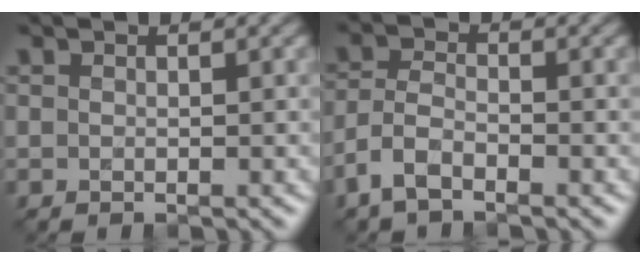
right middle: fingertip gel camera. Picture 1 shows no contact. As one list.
[{"total": 3.1, "force": [-2.0, 1.2, 1.9], "torque": [-0.043, 0.004, -0.051]}]